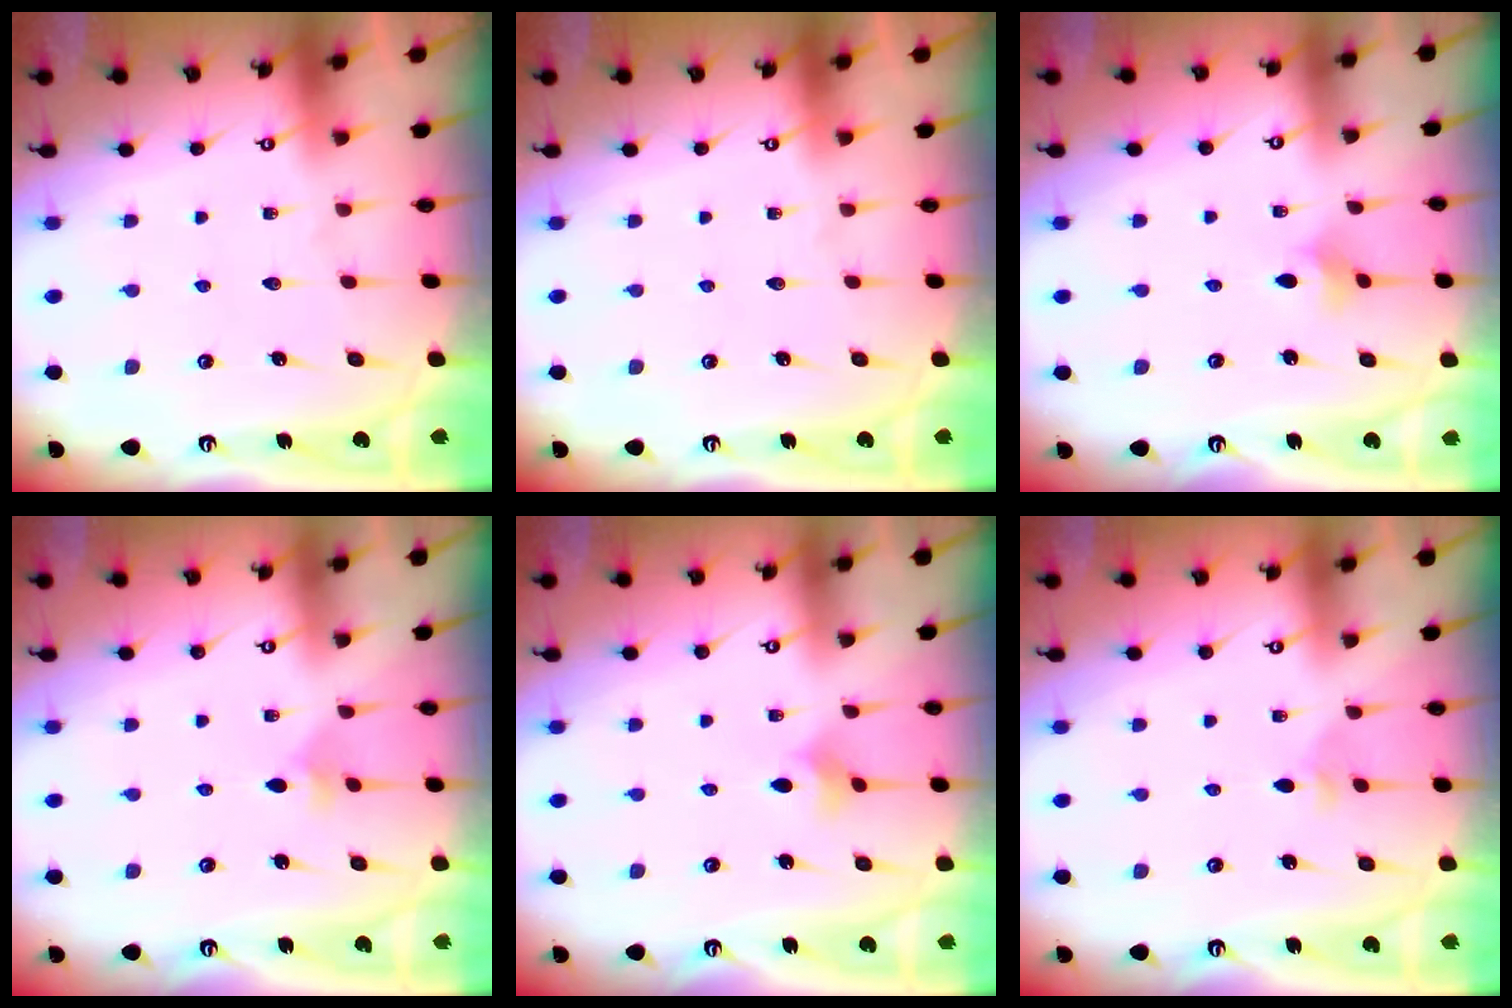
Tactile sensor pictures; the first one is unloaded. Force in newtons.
{"total": 0.0}
{"total": 2.9, "press": 2.8, "slide": 0.6}
{"total": 2.8, "press": 2.7, "slide": 0.7}
{"total": 3.3, "press": 3.3, "slide": 0.7}
{"total": 2.7, "press": 2.6, "slide": 0.9}